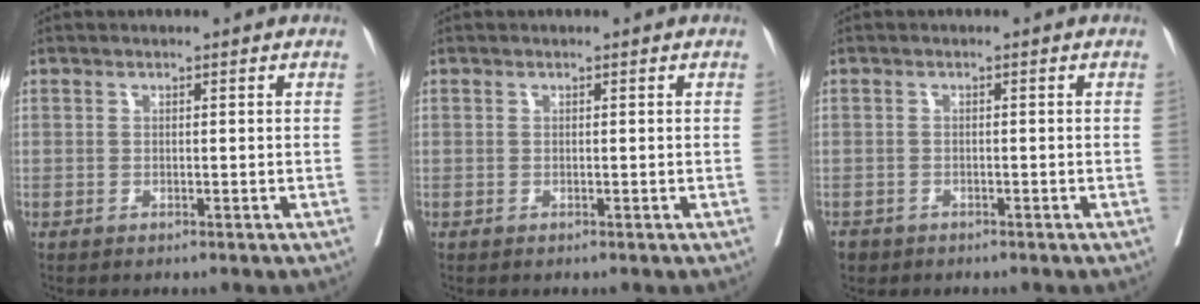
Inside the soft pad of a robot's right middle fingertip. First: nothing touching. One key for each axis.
{"total": 0.0}
{"total": 2.6, "fx": -2.1, "fy": 1.5, "fz": 0.6, "tx": -0.017, "ty": -0.003, "tz": -0.034}